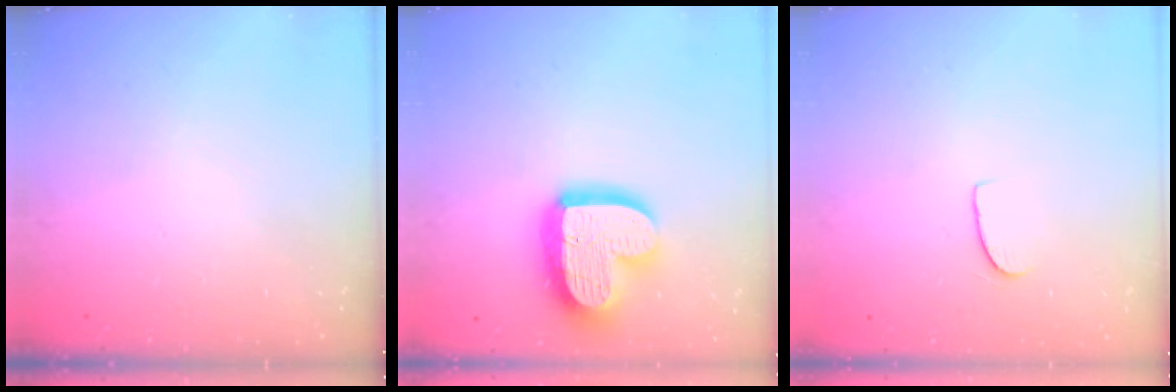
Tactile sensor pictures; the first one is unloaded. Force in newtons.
{"total": 19.0, "press": 19.0, "slide": 1.6}
{"total": 5.4, "press": 5.4, "slide": 0.4}